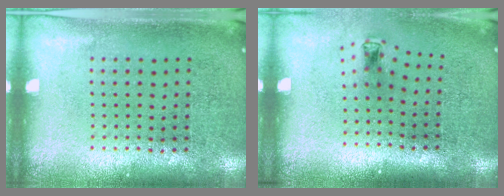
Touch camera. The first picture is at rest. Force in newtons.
{"total": 0.7, "press": 0.3, "slide": 0.6}